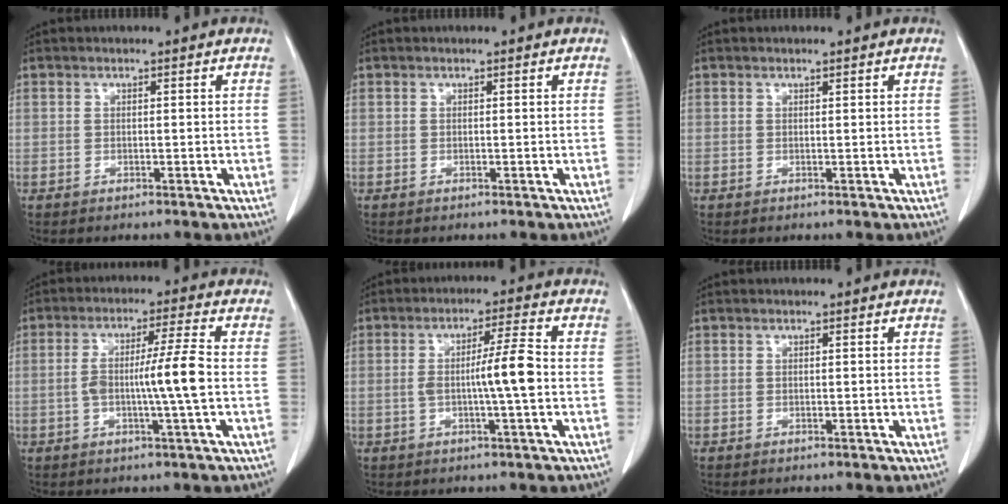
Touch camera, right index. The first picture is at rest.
{"total": 0.0}
{"total": 0.0}
{"total": 7.9, "force": [-1.1, -0.7, 7.8], "torque": [-0.142, 0.005, -0.019]}
{"total": 6.6, "force": [-0.8, -0.3, 6.5], "torque": [-0.111, 0.003, -0.015]}
{"total": 0.0}